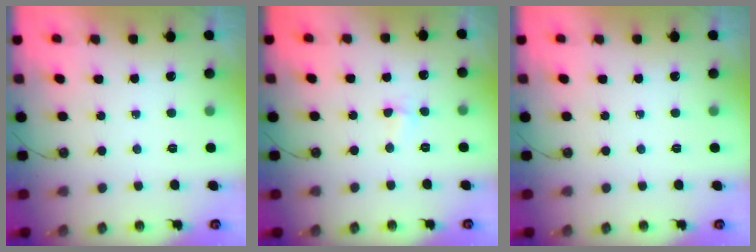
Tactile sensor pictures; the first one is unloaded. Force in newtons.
{"total": 2.7, "press": 2.0, "slide": 1.8}
{"total": 0.0}